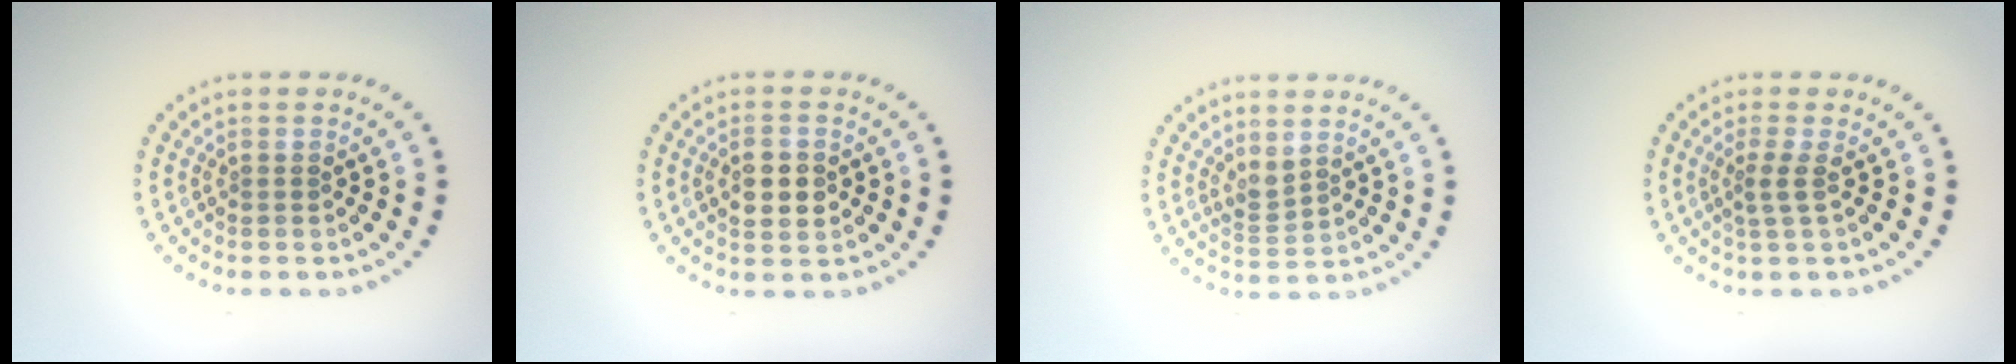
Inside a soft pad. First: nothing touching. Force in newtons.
{"total": 2.9, "press": 2.9, "slide": 0.2}
{"total": 1.5, "press": 1.3, "slide": 0.9}
{"total": 1.8, "press": 1.3, "slide": 1.3}